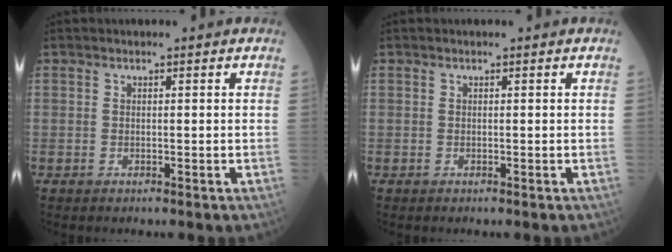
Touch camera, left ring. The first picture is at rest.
{"total": 0.0}